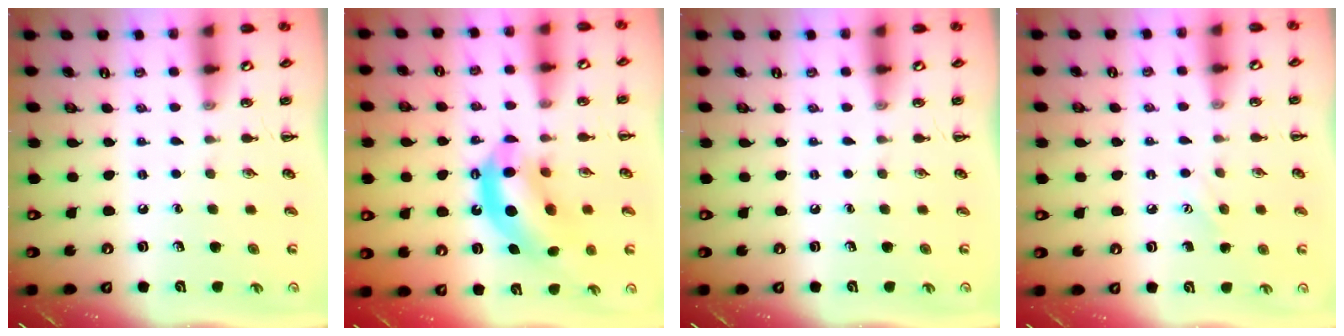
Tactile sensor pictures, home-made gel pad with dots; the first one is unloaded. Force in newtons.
{"total": 12.6, "press": 12.1, "slide": 3.4}
{"total": 0.0}
{"total": 4.9, "press": 4.7, "slide": 1.2}